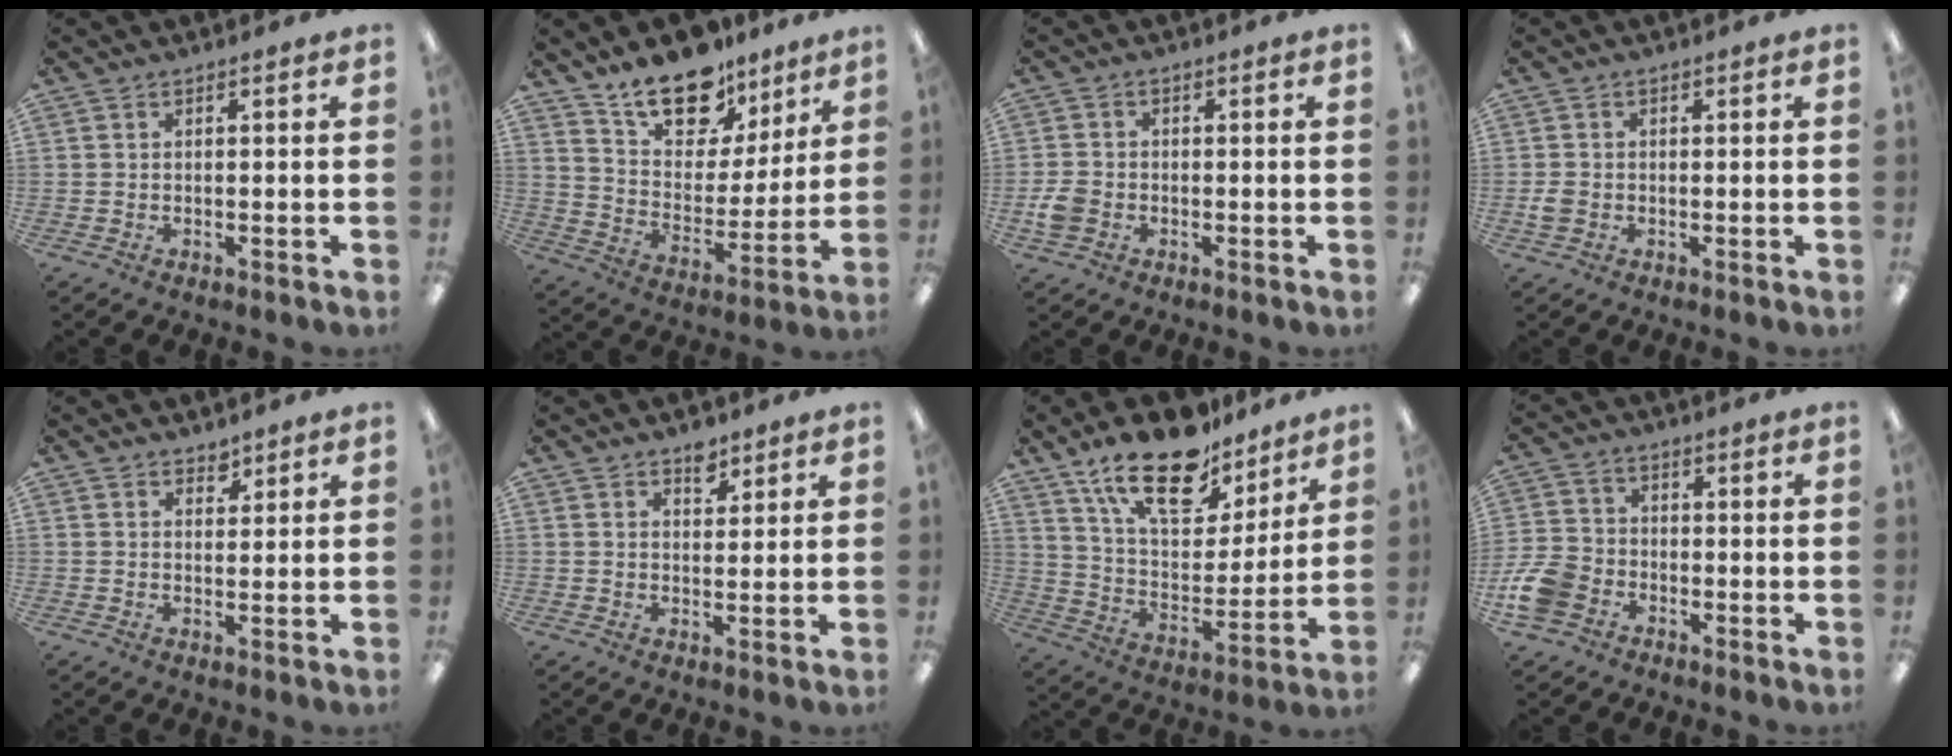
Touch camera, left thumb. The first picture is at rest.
{"total": 16.6, "force": [12.8, 8.5, 6.5], "torque": [-0.112, -0.083, 0.233]}
{"total": 4.3, "force": [-1.4, 3.4, 2.2], "torque": [-0.040, 0.009, -0.024]}
{"total": 2.5, "force": [-0.5, 2.0, 1.3], "torque": [-0.023, 0.005, -0.009]}
{"total": 2.4, "force": [2.1, 1.1, 0.3], "torque": [0.009, -0.013, 0.036]}
{"total": 4.3, "force": [3.2, 2.2, 1.7], "torque": [-0.006, -0.019, 0.053]}
{"total": 20.1, "force": [14.3, 9.4, 10.6], "torque": [-0.182, -0.079, 0.251]}
{"total": 9.1, "force": [-3.8, 6.8, 4.5], "torque": [-0.105, 0.027, -0.069]}